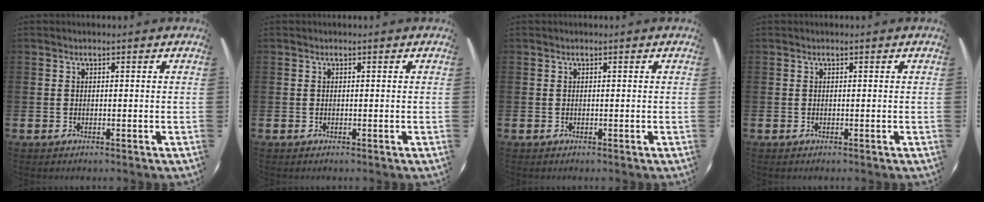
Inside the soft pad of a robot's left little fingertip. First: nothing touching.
{"total": 0.0}
{"total": 0.0}
{"total": 0.0}